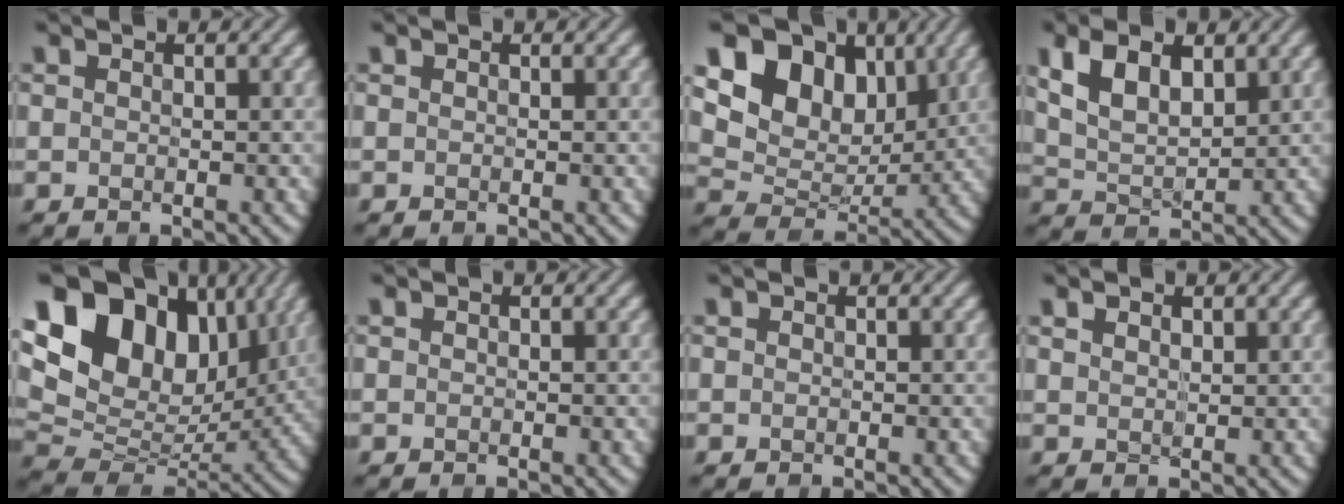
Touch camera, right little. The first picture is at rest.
{"total": 0.0}
{"total": 11.7, "force": [4.8, 8.1, 6.9], "torque": [-0.135, 0.021, 0.070]}
{"total": 5.1, "force": [1.7, 2.8, 3.9], "torque": [-0.088, -0.002, 0.038]}
{"total": 16.7, "force": [6.7, 11.3, 10.3], "torque": [-0.209, 0.042, 0.123]}
{"total": 0.0}
{"total": 0.0}
{"total": 1.4, "force": [0.8, 0.8, 0.8], "torque": [-0.016, 0.004, 0.015]}